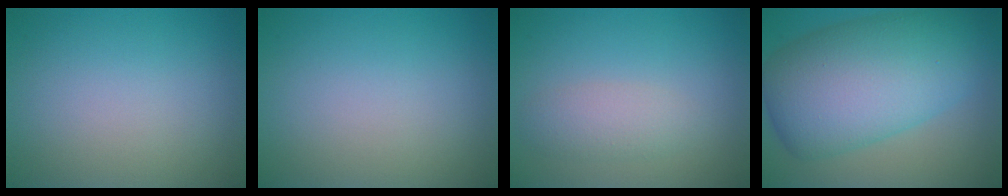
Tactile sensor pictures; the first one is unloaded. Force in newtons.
{"total": 0.0}
{"total": 2.1, "press": 2.1, "slide": 0.1}
{"total": 11.7, "press": 11.7, "slide": 0.3}